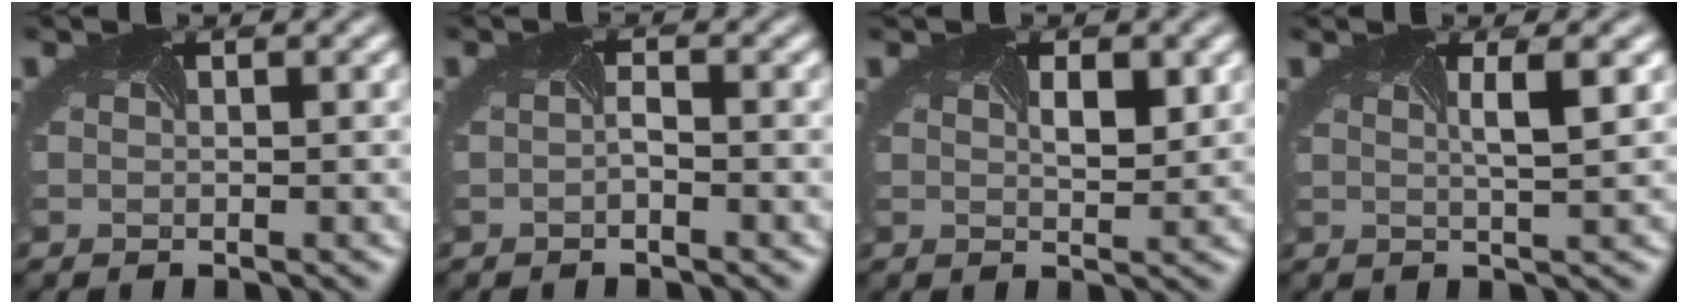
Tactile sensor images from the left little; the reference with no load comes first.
{"total": 0.9, "force": [-0.8, 0.1, 0.4], "torque": [-0.016, -0.004, -0.015]}
{"total": 2.3, "force": [0.8, 1.0, 1.9], "torque": [-0.026, -0.002, 0.015]}
{"total": 2.3, "force": [0.6, 0.5, 2.2], "torque": [-0.017, 0.004, 0.003]}